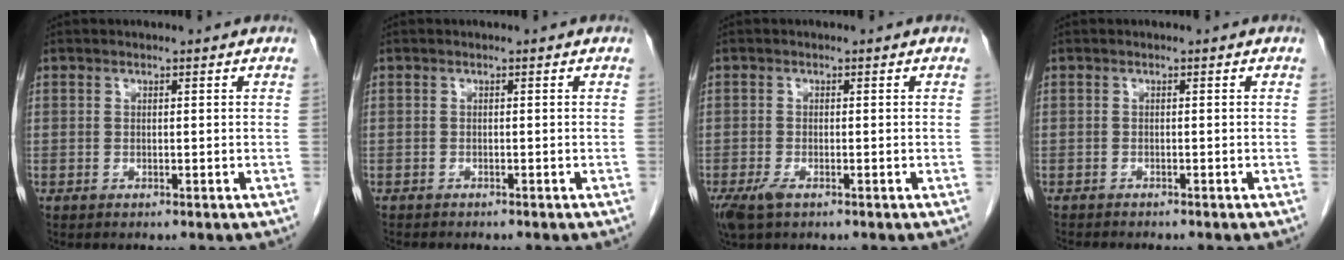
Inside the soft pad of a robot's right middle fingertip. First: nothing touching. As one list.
[{"total": 3.6, "force": [-3.1, 0.9, 1.5], "torque": [-0.025, -0.008, -0.039]}, {"total": 3.1, "force": [-1.8, 1.1, 2.2], "torque": [-0.055, -0.007, -0.031]}, {"total": 3.8, "force": [-3.4, 0.5, 1.4], "torque": [-0.022, -0.008, -0.049]}]